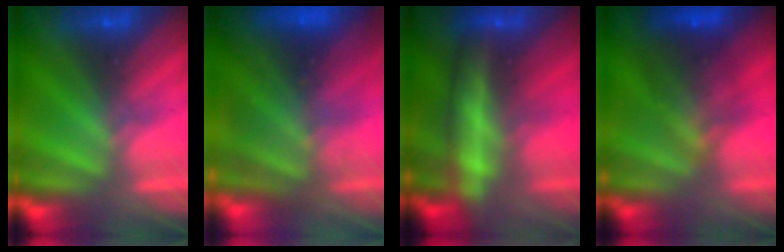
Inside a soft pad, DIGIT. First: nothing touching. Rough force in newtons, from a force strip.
{"total": 7.9}
{"total": 6.2}
{"total": 5.9}